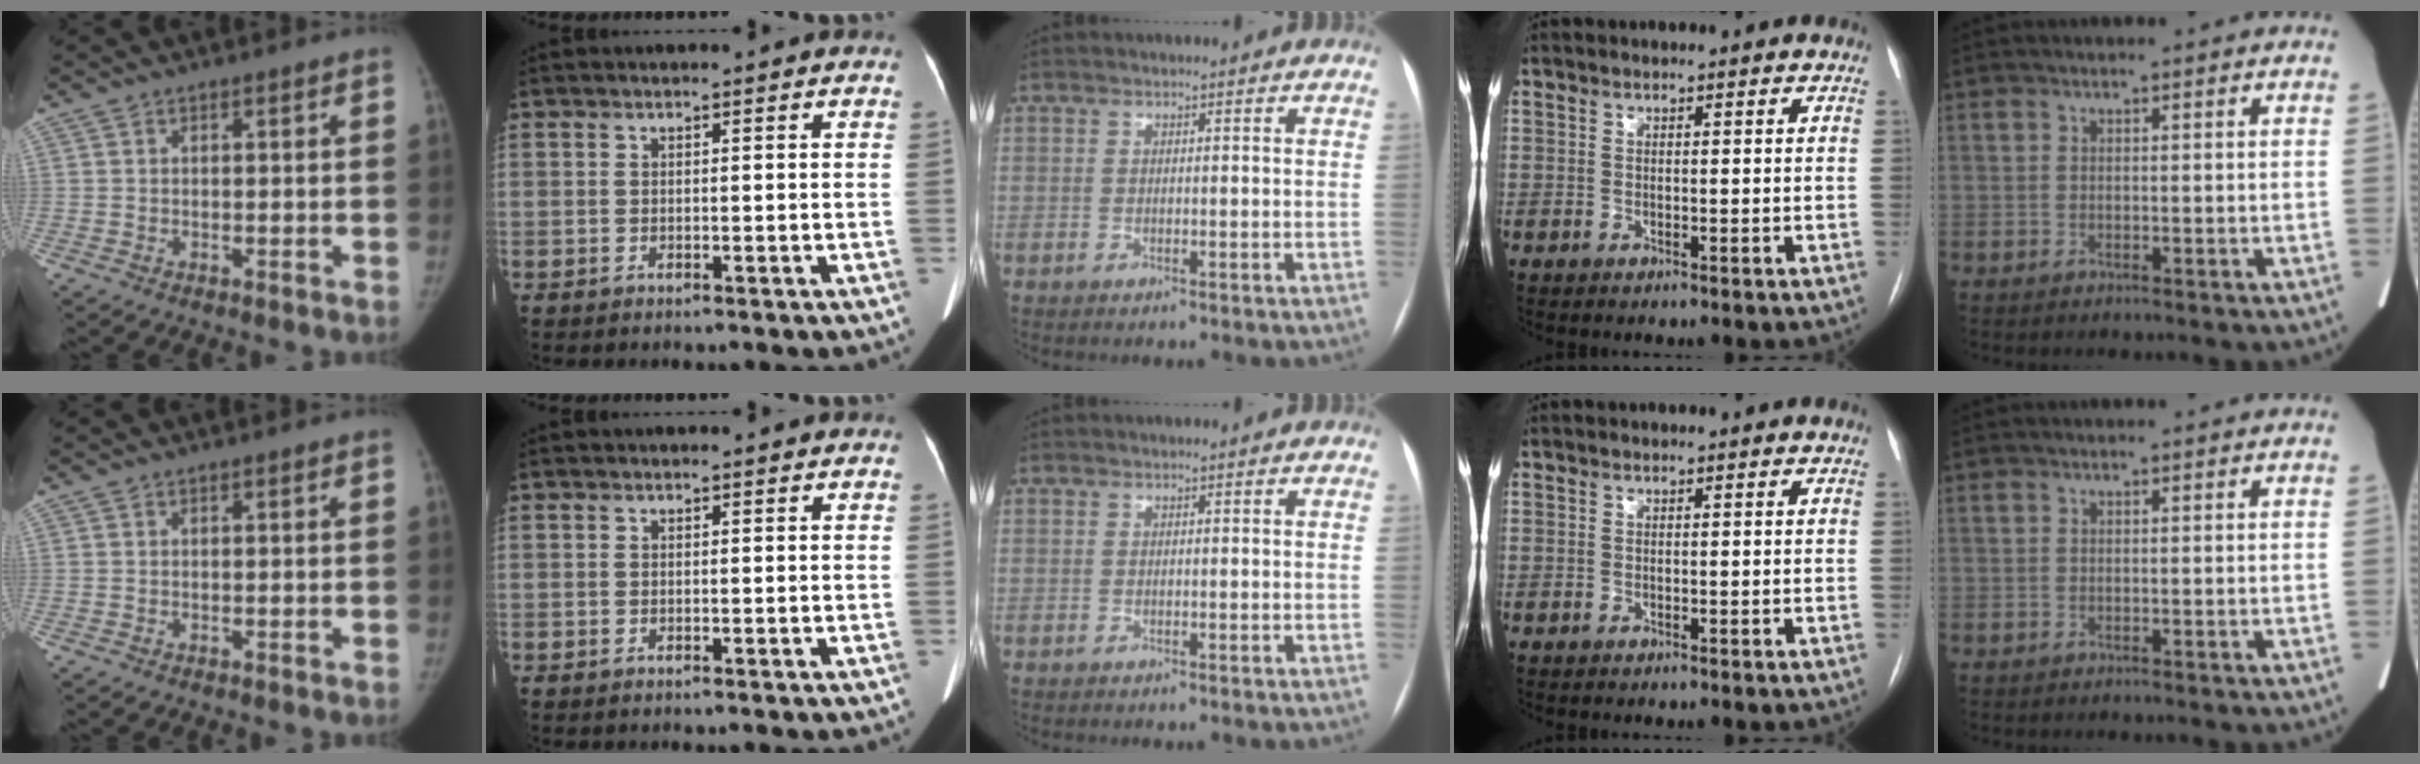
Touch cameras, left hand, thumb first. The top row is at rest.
{"index": {"total": 1.4, "force": [1.3, 0.3, 0.6], "torque": [-0.003, 0.003, 0.011]}}